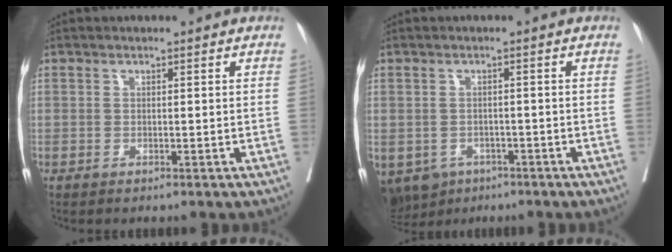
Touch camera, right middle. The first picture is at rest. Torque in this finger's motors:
{"motor_torque": [0.08, -0.10, 0.00, 0.00]}